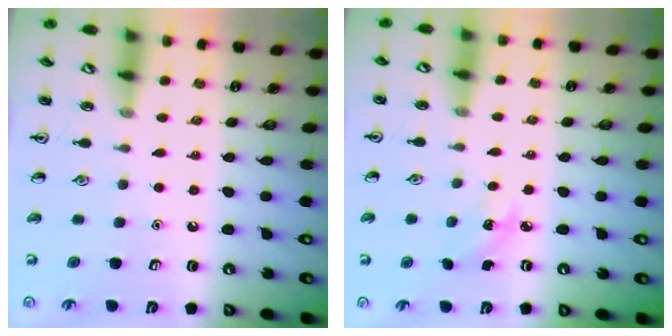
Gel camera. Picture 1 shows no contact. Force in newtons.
{"total": 3.5, "press": 3.2, "slide": 1.3}